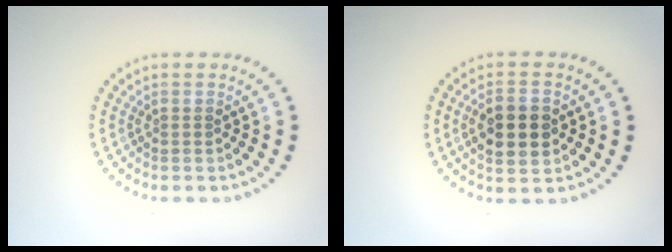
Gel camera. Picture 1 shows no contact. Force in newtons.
{"total": 4.3, "press": 4.3, "slide": 0.2}